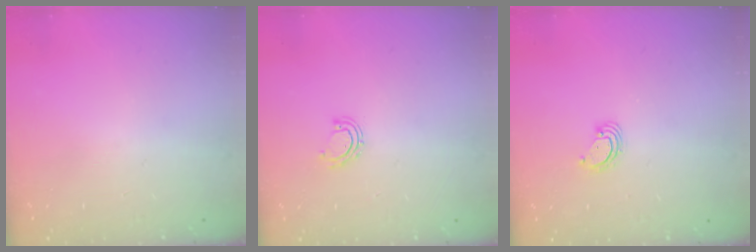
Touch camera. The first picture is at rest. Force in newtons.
{"total": 6.1, "press": 5.9, "slide": 1.4}
{"total": 3.0, "press": 3.0, "slide": 0.2}